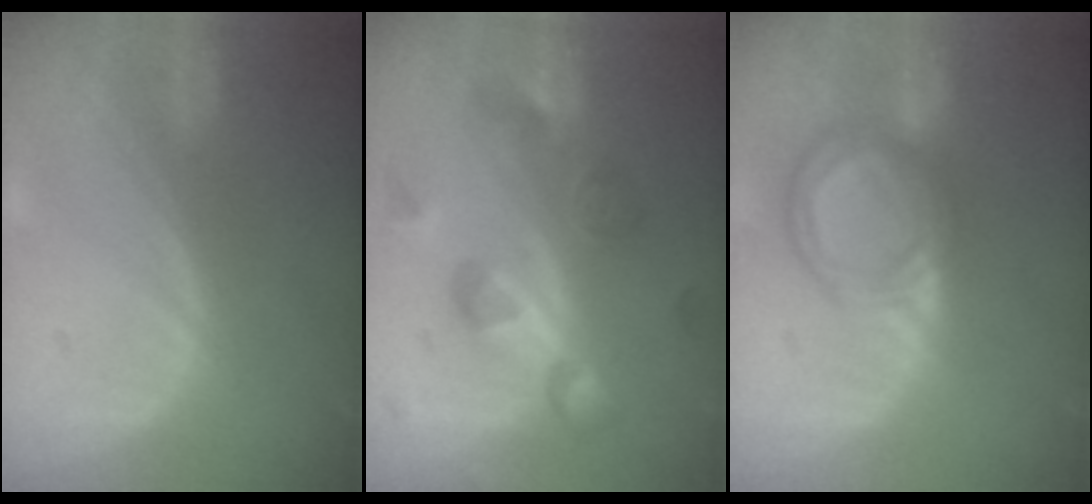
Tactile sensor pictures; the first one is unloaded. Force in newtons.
{"total": 9.2, "press": 8.6, "slide": 3.3}
{"total": 6.6, "press": 6.0, "slide": 2.8}